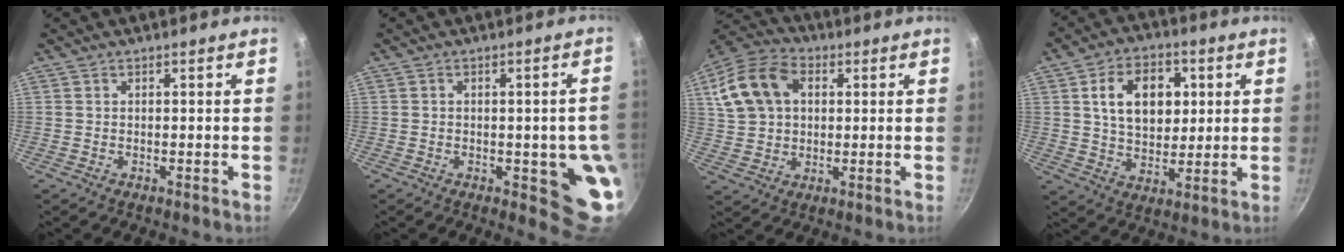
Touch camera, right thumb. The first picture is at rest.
{"total": 10.1, "force": [-1.8, 3.7, 9.2], "torque": [-0.066, -0.002, -0.021]}
{"total": 14.3, "force": [3.9, 10.3, 9.2], "torque": [-0.166, 0.020, 0.063]}
{"total": 13.7, "force": [3.3, 9.5, 9.3], "torque": [-0.114, -0.003, 0.052]}